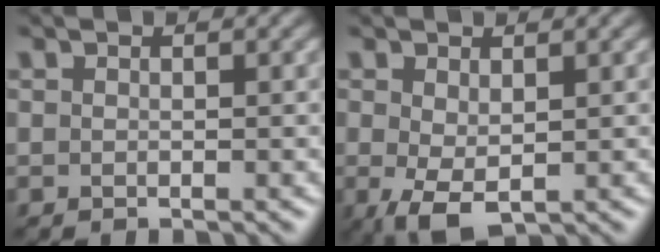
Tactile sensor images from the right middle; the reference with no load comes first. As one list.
[{"total": 3.4, "force": [-0.3, 1.8, 2.8], "torque": [-0.066, -0.008, -0.003]}]